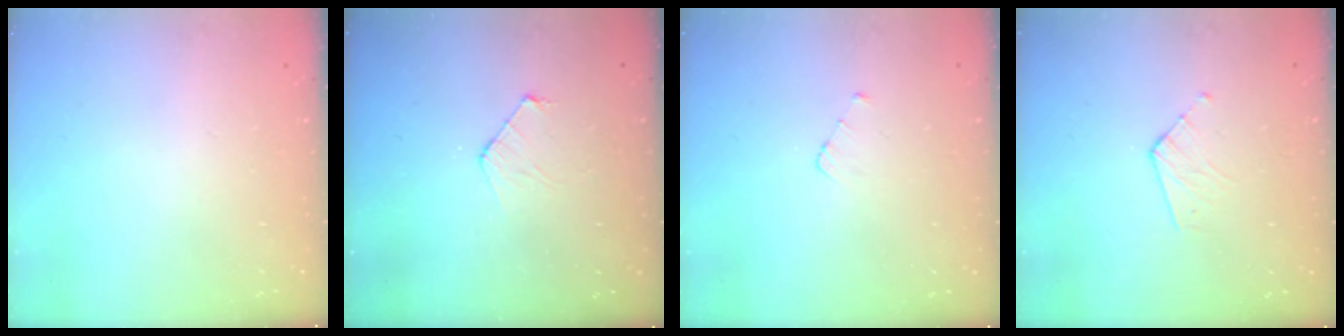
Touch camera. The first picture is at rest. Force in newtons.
{"total": 5.5, "press": 5.5, "slide": 0.5}
{"total": 2.7, "press": 2.7, "slide": 0.3}
{"total": 3.4, "press": 3.3, "slide": 0.3}